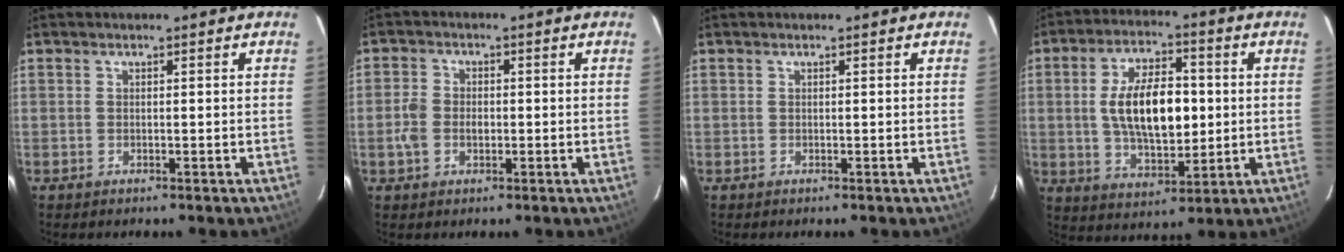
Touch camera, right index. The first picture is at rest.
{"total": 4.7, "force": [-1.1, 3.5, 2.9], "torque": [-0.066, 0.007, -0.019]}
{"total": 0.0}
{"total": 14.2, "force": [0.7, 7.1, 12.3], "torque": [-0.224, 0.011, 0.020]}